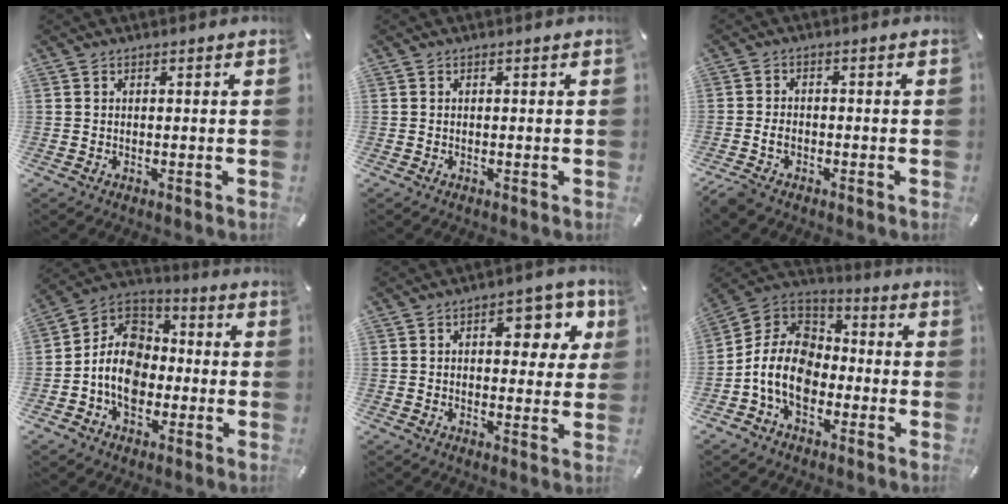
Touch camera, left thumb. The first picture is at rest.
{"total": 0.0}
{"total": 3.0, "force": [-1.6, 1.9, 1.7], "torque": [-0.043, 0.005, -0.034]}
{"total": 11.7, "force": [-3.7, 9.3, 6.1], "torque": [-0.148, 0.022, -0.073]}
{"total": 10.8, "force": [3.3, 5.8, 8.5], "torque": [-0.087, -0.014, 0.045]}
{"total": 11.9, "force": [-4.8, 8.6, 6.6], "torque": [-0.164, 0.019, -0.095]}